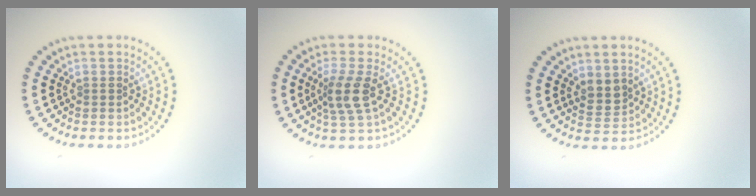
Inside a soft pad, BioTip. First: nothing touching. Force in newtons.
{"total": 2.9, "press": 2.3, "slide": 1.8}
{"total": 2.0, "press": 1.8, "slide": 1.0}